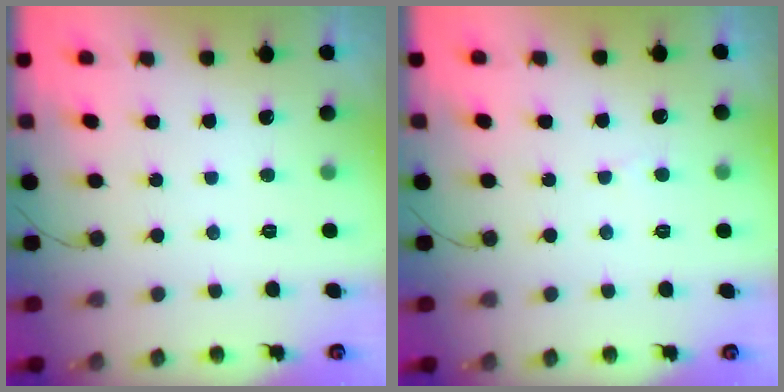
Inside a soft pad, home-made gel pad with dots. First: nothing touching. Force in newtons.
{"total": 2.4, "press": 2.4, "slide": 0.2}